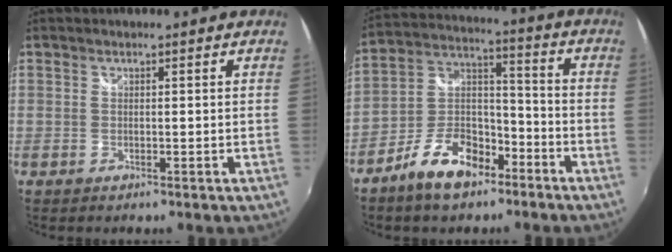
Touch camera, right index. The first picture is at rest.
{"total": 12.7, "force": [-8.3, 6.4, 7.2], "torque": [-0.141, 0.029, -0.146]}